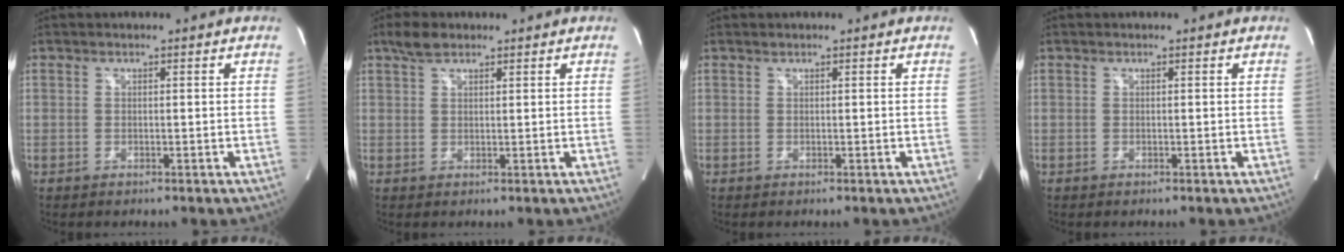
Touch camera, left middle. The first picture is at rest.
{"total": 2.9, "force": [2.2, 1.2, 1.4], "torque": [-0.035, 0.009, 0.043]}
{"total": 0.0}
{"total": 0.0}